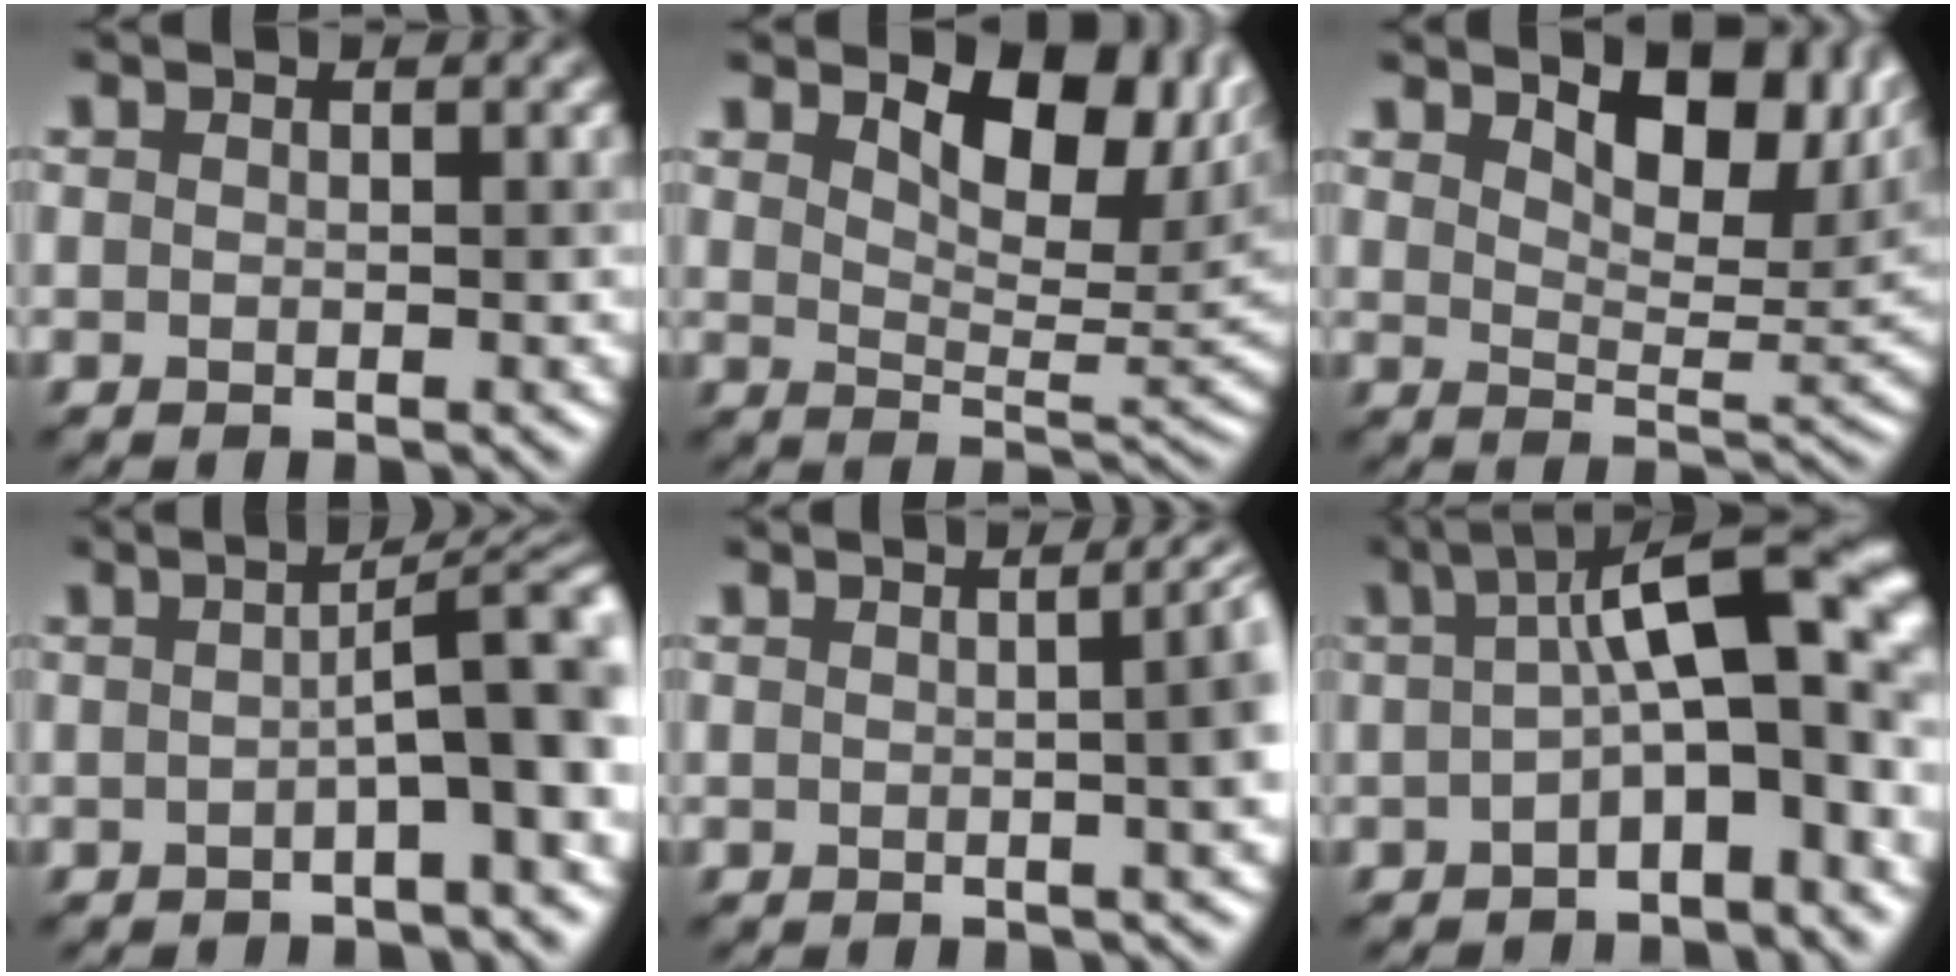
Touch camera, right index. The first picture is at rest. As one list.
[{"total": 7.8, "force": [3.5, 3.6, 5.9], "torque": [-0.086, -0.001, 0.062]}, {"total": 8.2, "force": [4.3, 3.5, 6.0], "torque": [-0.085, 0.002, 0.076]}, {"total": 6.1, "force": [-0.4, 1.2, 6.0], "torque": [-0.068, 0.022, -0.004]}, {"total": 7.6, "force": [0.7, 3.7, 6.6], "torque": [-0.008, 0.040, -0.007]}, {"total": 10.8, "force": [0.4, 3.2, 10.3], "torque": [-0.126, 0.031, 0.001]}]